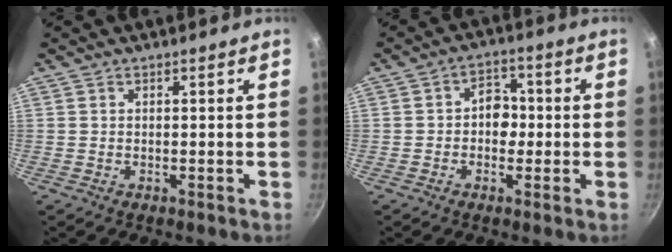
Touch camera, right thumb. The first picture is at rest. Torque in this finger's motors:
{"motor_torque": [0.62, 0.52, 0.06, -0.12, 0.17]}